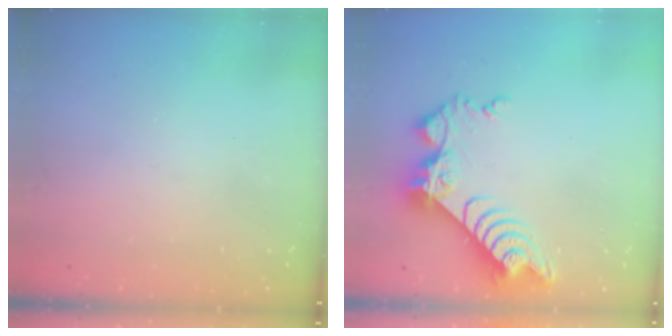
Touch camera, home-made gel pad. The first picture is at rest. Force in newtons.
{"total": 11.3, "press": 11.2, "slide": 0.8}